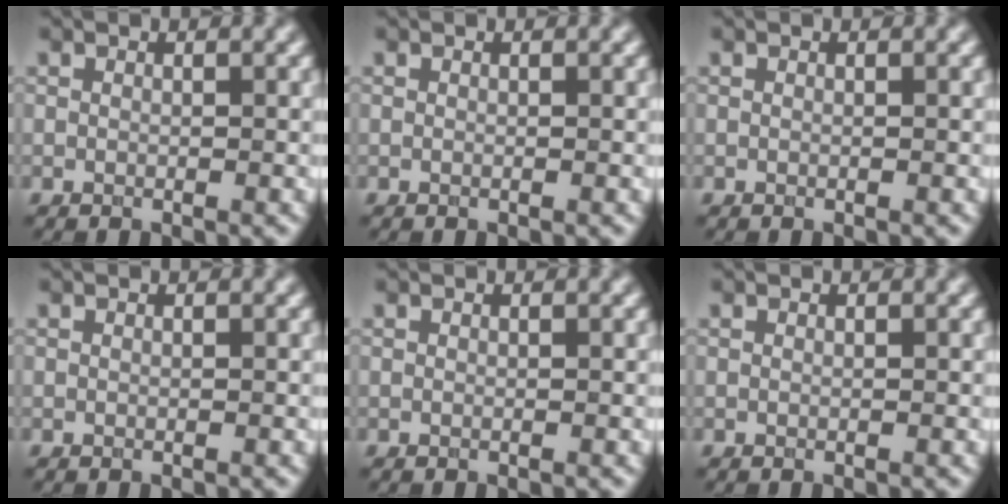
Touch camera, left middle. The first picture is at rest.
{"total": 0.0}
{"total": 0.0}
{"total": 0.0}
{"total": 0.0}
{"total": 0.0}